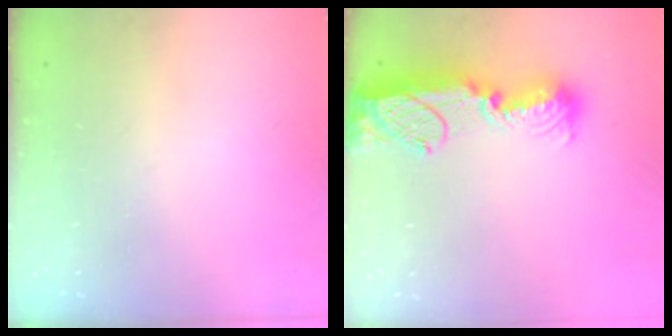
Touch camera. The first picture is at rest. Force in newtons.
{"total": 17.4, "press": 16.6, "slide": 5.5}